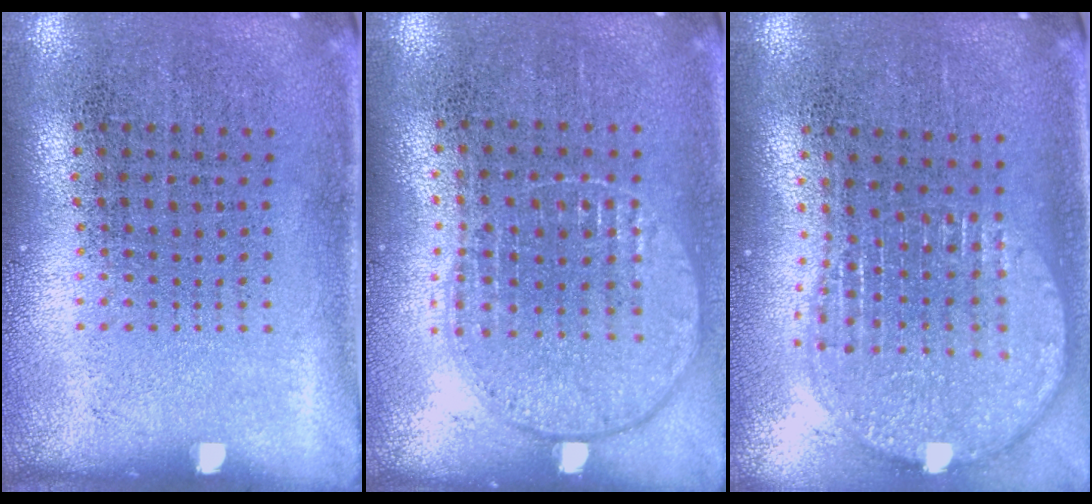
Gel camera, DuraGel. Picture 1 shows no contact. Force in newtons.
{"total": 1.0, "press": 0.9, "slide": 0.4}
{"total": 1.9, "press": 1.6, "slide": 1.0}